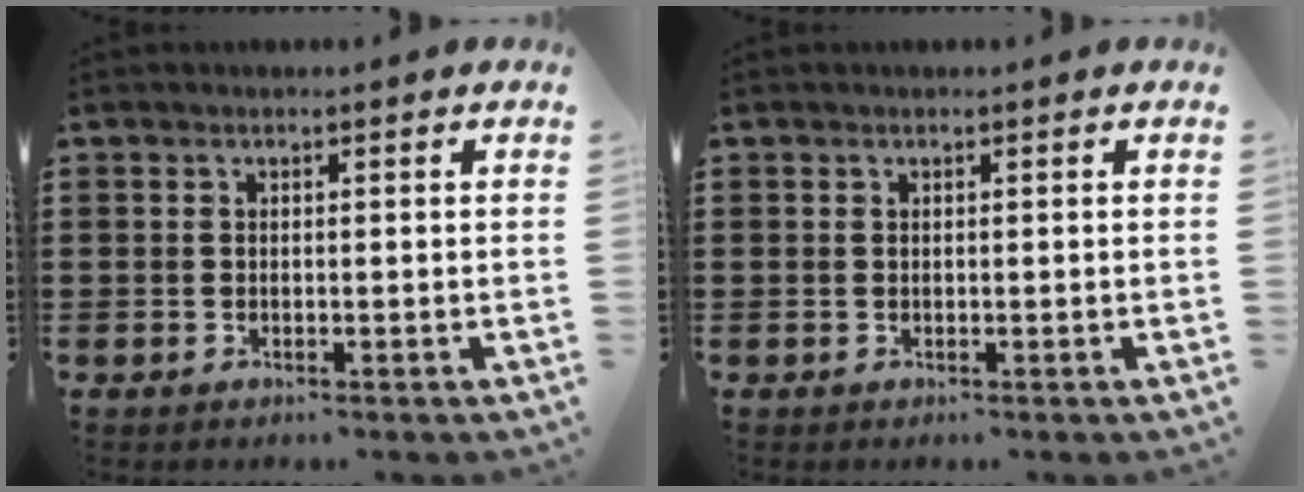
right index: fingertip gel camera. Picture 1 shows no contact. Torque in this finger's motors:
{"motor_torque": [-0.15, 0.48, 0.02, -0.01]}